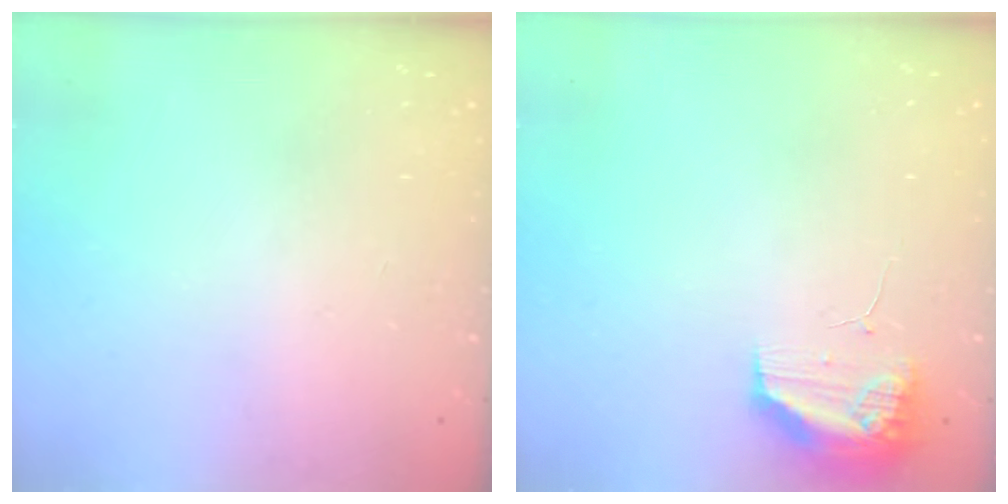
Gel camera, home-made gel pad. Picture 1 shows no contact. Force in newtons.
{"total": 9.7, "press": 9.6, "slide": 1.5}